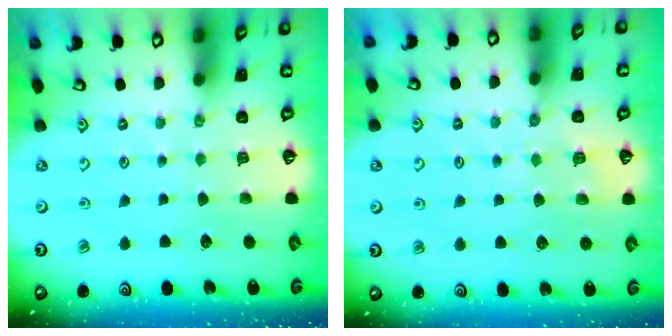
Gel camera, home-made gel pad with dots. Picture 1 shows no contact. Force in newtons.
{"total": 5.9, "press": 5.8, "slide": 1.0}